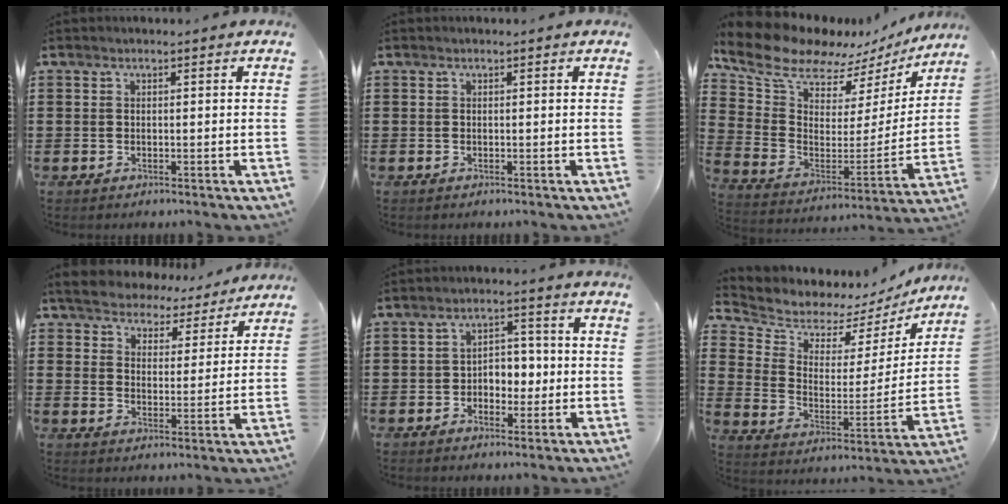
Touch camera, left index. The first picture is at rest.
{"total": 0.0}
{"total": 10.4, "force": [8.8, 4.1, 3.7], "torque": [-0.114, -0.059, 0.155]}
{"total": 5.2, "force": [5.2, 0.8, -0.2], "torque": [-0.028, -0.036, 0.090]}
{"total": 4.3, "force": [-1.1, 3.3, 2.5], "torque": [-0.040, 0.005, -0.031]}
{"total": 5.6, "force": [5.2, 2.2, 0.7], "torque": [-0.053, -0.041, 0.087]}